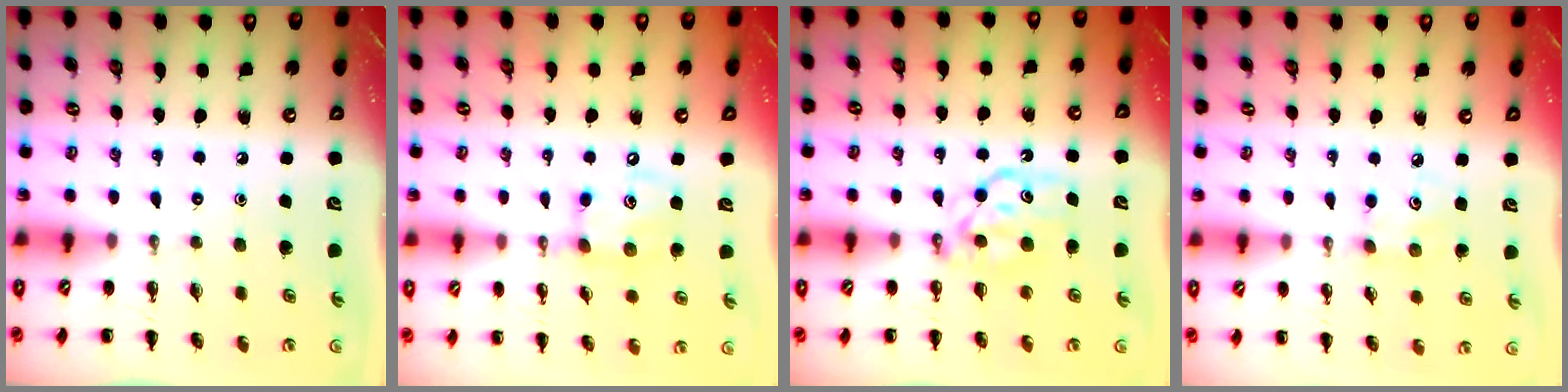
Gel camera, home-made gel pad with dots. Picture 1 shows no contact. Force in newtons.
{"total": 8.4, "press": 8.3, "slide": 1.2}
{"total": 7.9, "press": 7.8, "slide": 1.1}
{"total": 4.6, "press": 4.5, "slide": 1.1}